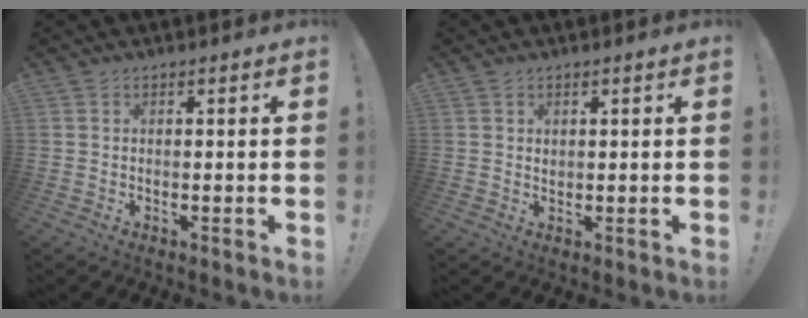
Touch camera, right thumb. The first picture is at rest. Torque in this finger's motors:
{"motor_torque": [-0.05, -0.09, 0.12, -0.10, 0.00]}